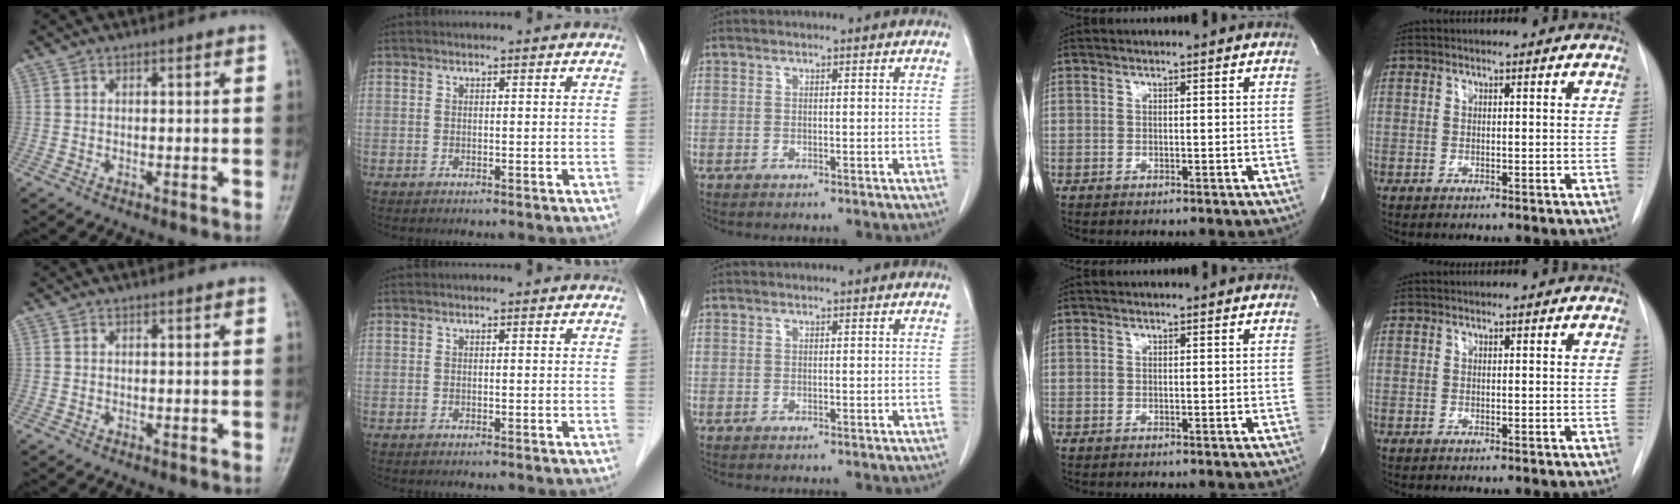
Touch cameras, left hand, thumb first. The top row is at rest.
{}